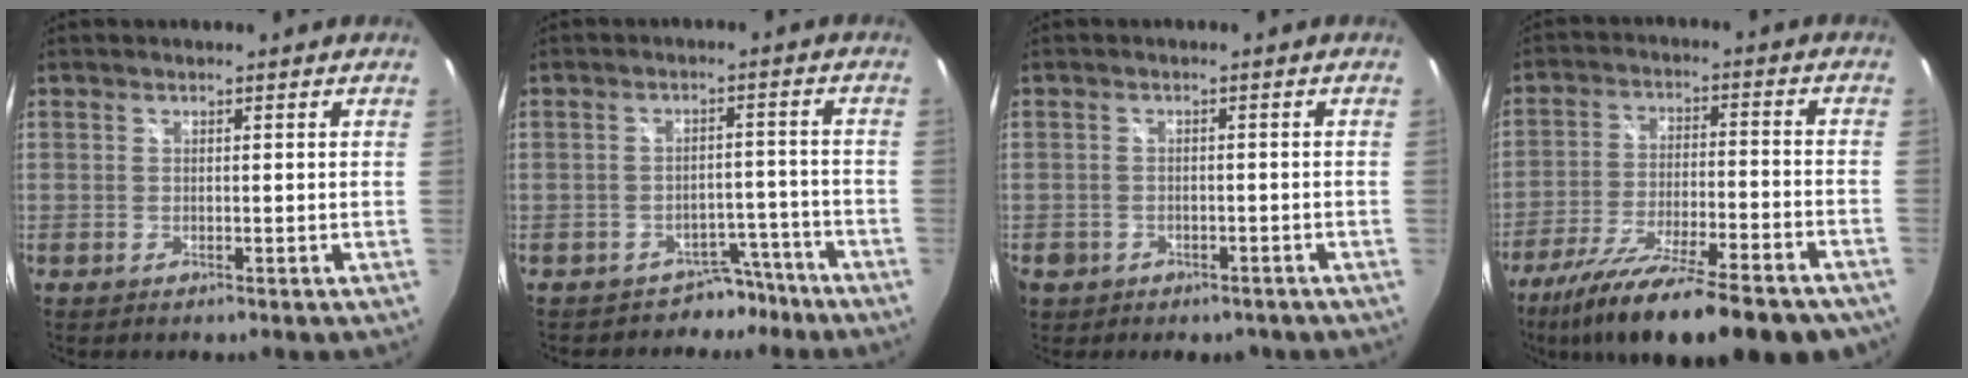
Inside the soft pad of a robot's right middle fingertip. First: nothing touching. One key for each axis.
{"total": 5.5, "fx": -4.3, "fy": 3.3, "fz": 0.1, "tx": 0.006, "ty": 0.033, "tz": -0.061}
{"total": 4.6, "fx": -2.3, "fy": 3.8, "fz": 1.3, "tx": -0.035, "ty": 0.003, "tz": -0.023}
{"total": 24.6, "fx": -19.2, "fy": 5.3, "fz": 14.4, "tx": -0.253, "ty": -0.064, "tz": -0.289}